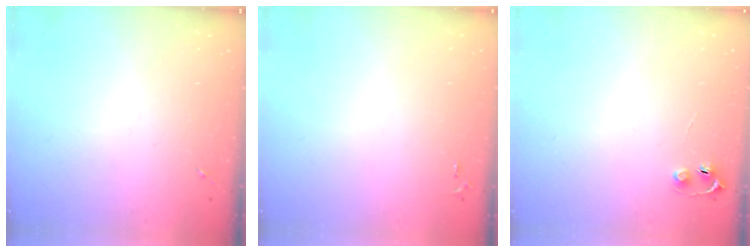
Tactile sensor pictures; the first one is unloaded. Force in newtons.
{"total": 2.5, "press": 2.5, "slide": 0.3}
{"total": 4.0, "press": 4.0, "slide": 0.5}